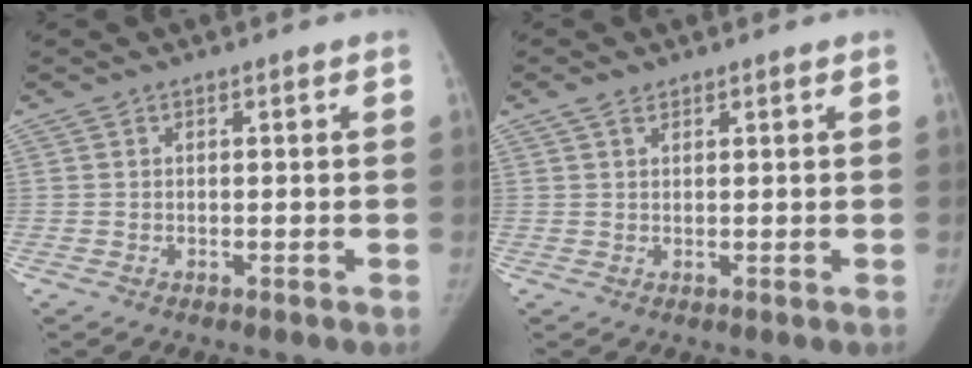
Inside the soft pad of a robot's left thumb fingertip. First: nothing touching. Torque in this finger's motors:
{"motor_torque": [0.20, 0.22, -0.32, -0.08, 0.06]}